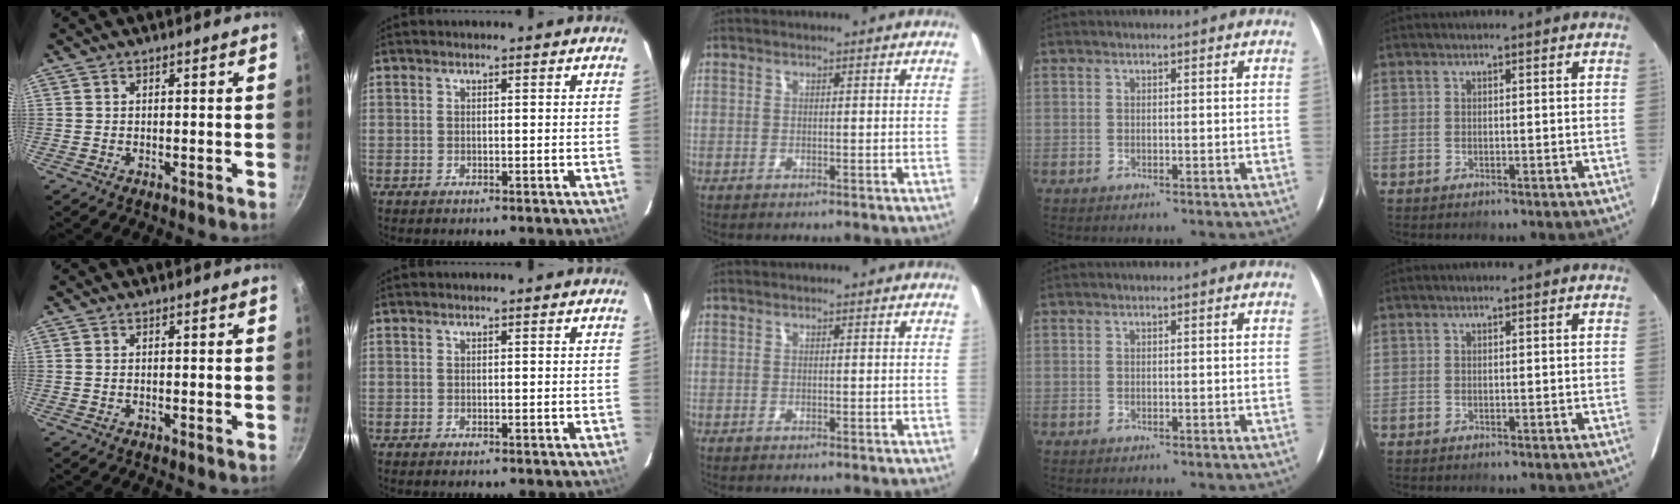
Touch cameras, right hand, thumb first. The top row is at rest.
{}